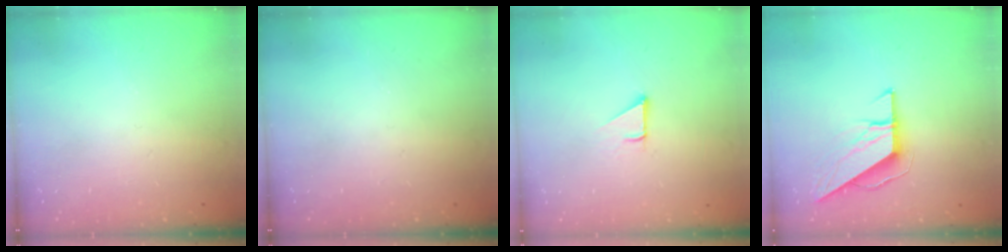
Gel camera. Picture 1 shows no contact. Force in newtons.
{"total": 0.0}
{"total": 1.6, "press": 1.6, "slide": 0.2}
{"total": 8.3, "press": 8.3, "slide": 0.7}